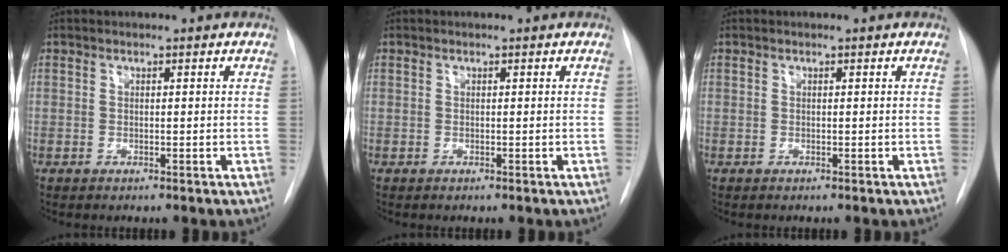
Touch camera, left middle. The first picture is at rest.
{"total": 0.0}
{"total": 0.0}